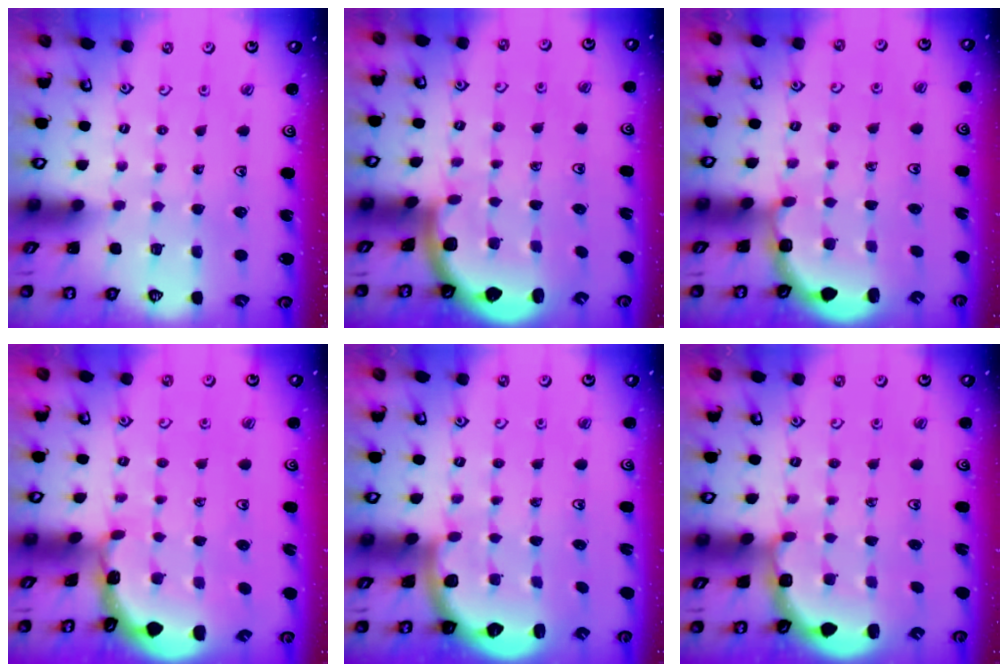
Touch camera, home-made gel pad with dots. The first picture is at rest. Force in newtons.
{"total": 1.9, "press": 1.8, "slide": 0.3}
{"total": 2.7, "press": 2.3, "slide": 1.5}
{"total": 1.4, "press": 1.4, "slide": 0.1}
{"total": 2.5, "press": 2.1, "slide": 1.4}
{"total": 2.7, "press": 2.4, "slide": 1.4}